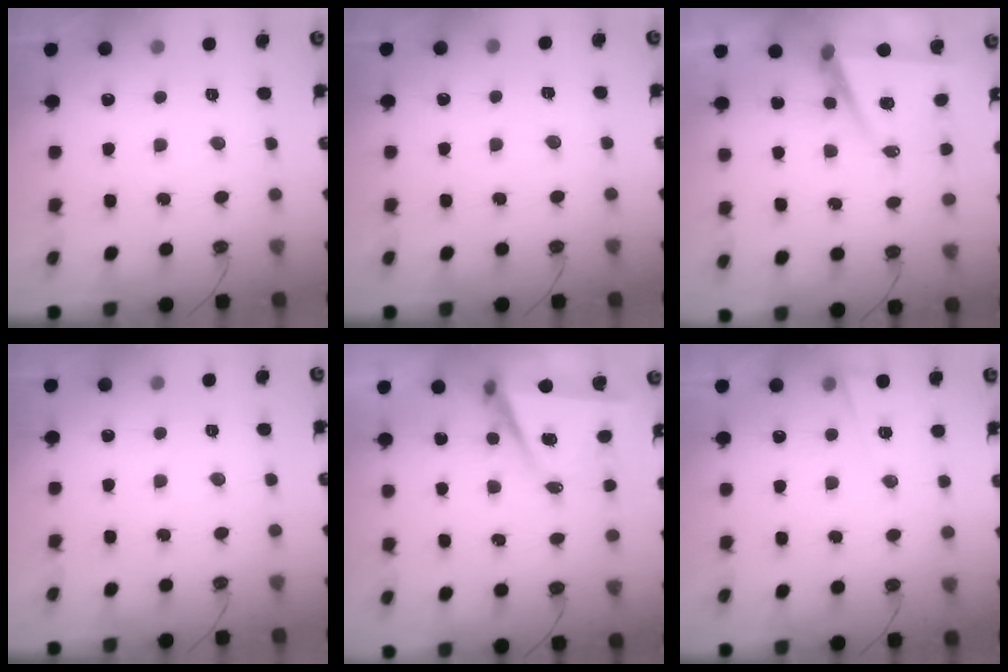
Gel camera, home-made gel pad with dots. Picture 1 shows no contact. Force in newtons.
{"total": 2.6, "press": 2.5, "slide": 0.8}
{"total": 6.4, "press": 4.7, "slide": 4.4}
{"total": 0.0}
{"total": 6.4, "press": 4.6, "slide": 4.4}
{"total": 2.9, "press": 2.7, "slide": 1.1}